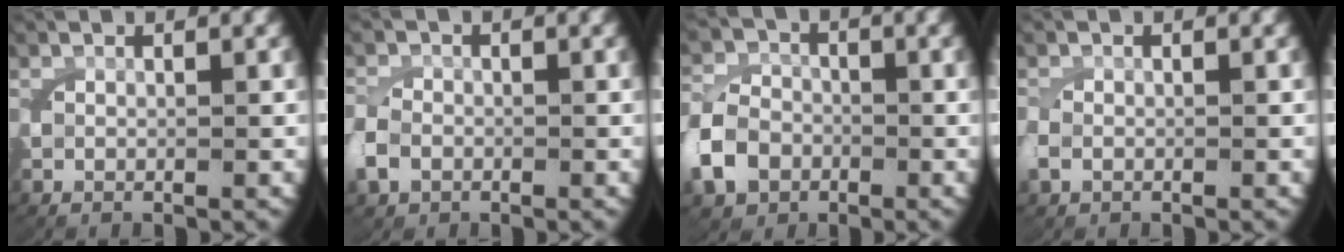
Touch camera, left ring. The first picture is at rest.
{"total": 2.3, "force": [-0.8, 1.9, 0.9], "torque": [-0.037, -0.006, -0.011]}
{"total": 5.3, "force": [-1.7, 4.6, 2.1], "torque": [-0.049, -0.008, -0.031]}
{"total": 1.2, "force": [-0.4, 1.0, 0.5], "torque": [-0.026, -0.006, -0.003]}